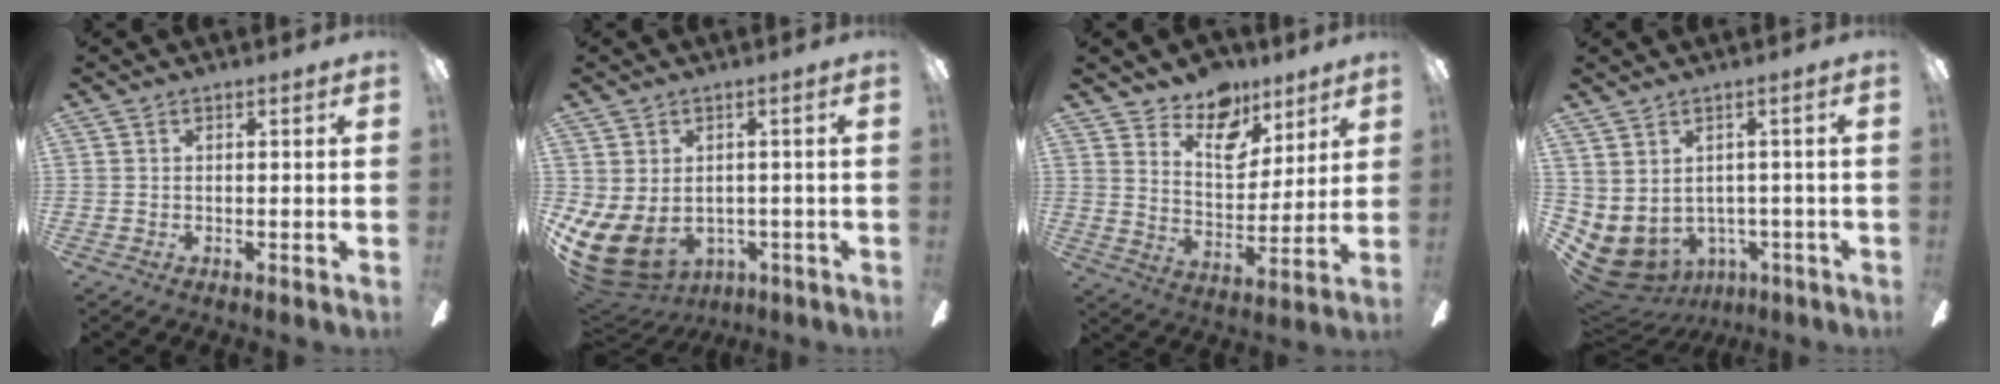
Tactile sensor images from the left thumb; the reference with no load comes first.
{"total": 8.8, "force": [-1.9, 6.5, 5.6], "torque": [-0.146, -0.005, -0.030]}
{"total": 12.7, "force": [9.6, 6.9, 4.8], "torque": [-0.074, -0.066, 0.178]}
{"total": 4.3, "force": [-0.8, 3.7, 2.1], "torque": [-0.072, -0.016, -0.008]}